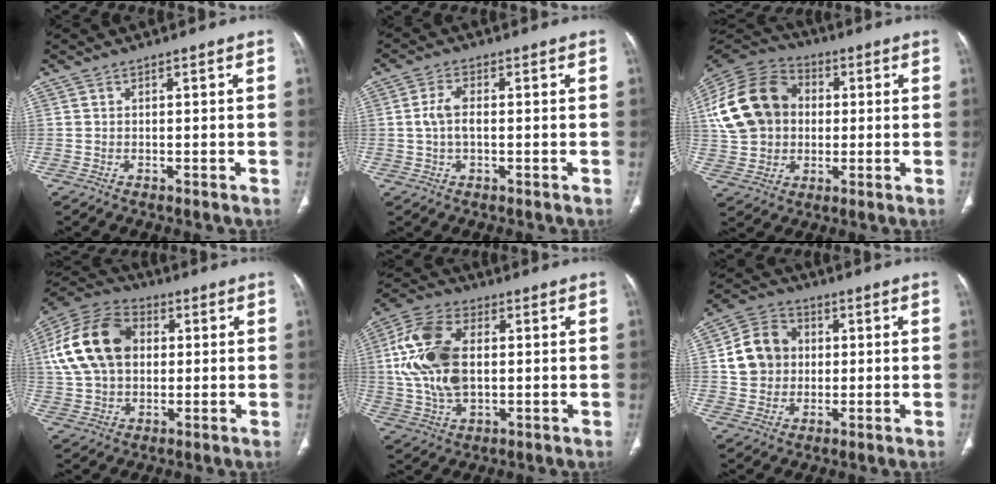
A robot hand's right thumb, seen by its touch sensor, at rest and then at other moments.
{"total": 4.2, "force": [0.0, 2.1, 3.6], "torque": [-0.083, 0.009, -0.002]}
{"total": 19.5, "force": [2.6, 15.6, 11.5], "torque": [-0.220, 0.026, 0.046]}
{"total": 18.8, "force": [3.3, 13.2, 12.9], "torque": [-0.239, 0.022, 0.057]}
{"total": 16.0, "force": [1.8, 9.6, 12.7], "torque": [-0.258, 0.010, 0.033]}
{"total": 11.1, "force": [1.2, 9.7, 5.2], "torque": [-0.073, 0.015, 0.018]}